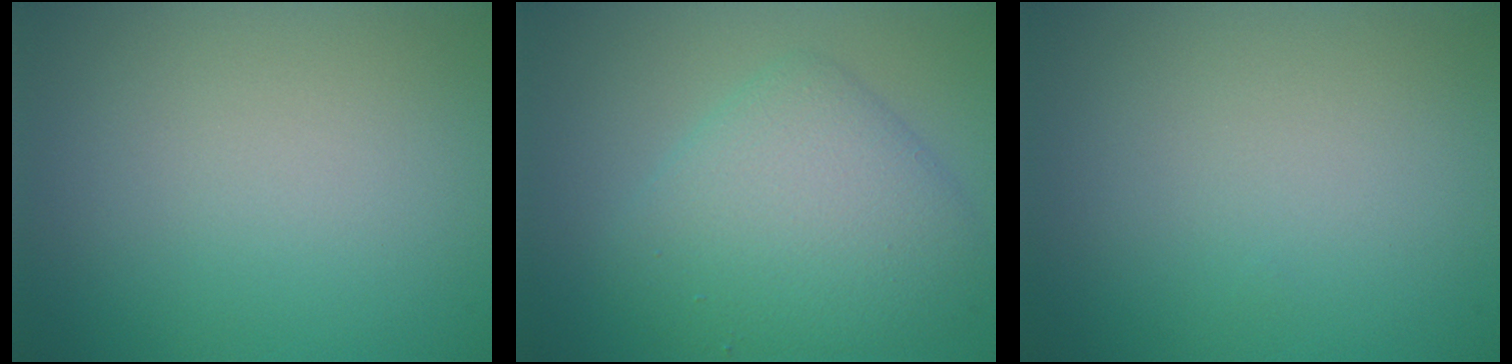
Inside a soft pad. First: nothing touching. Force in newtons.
{"total": 5.6, "press": 5.6, "slide": 0.3}
{"total": 0.0}